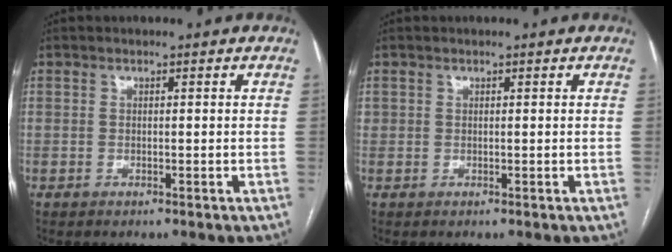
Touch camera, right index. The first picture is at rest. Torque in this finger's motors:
{"motor_torque": [1.92, -0.22, 1.00, 0.21]}